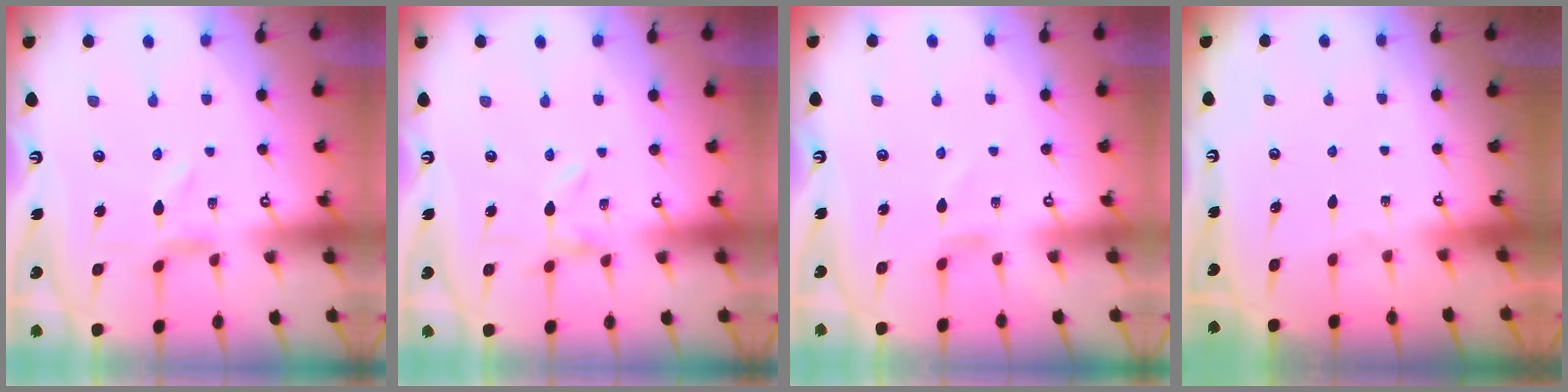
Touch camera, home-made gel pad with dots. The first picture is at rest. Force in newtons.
{"total": 0.0}
{"total": 1.1, "press": 1.0, "slide": 0.3}
{"total": 0.0}